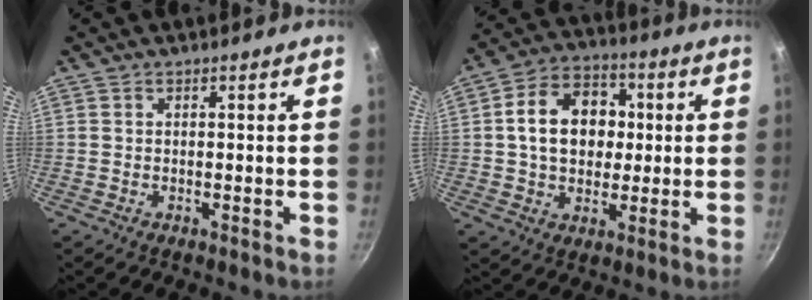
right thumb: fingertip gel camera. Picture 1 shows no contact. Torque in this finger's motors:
{"motor_torque": [1.41, 2.08, 1.01, -0.19, 0.34]}